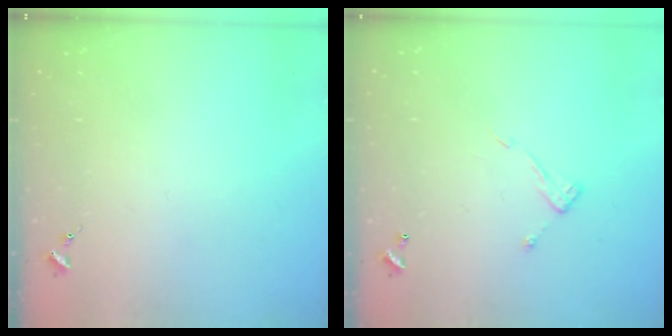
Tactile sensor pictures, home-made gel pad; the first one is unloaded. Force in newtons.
{"total": 7.5, "press": 7.4, "slide": 0.4}